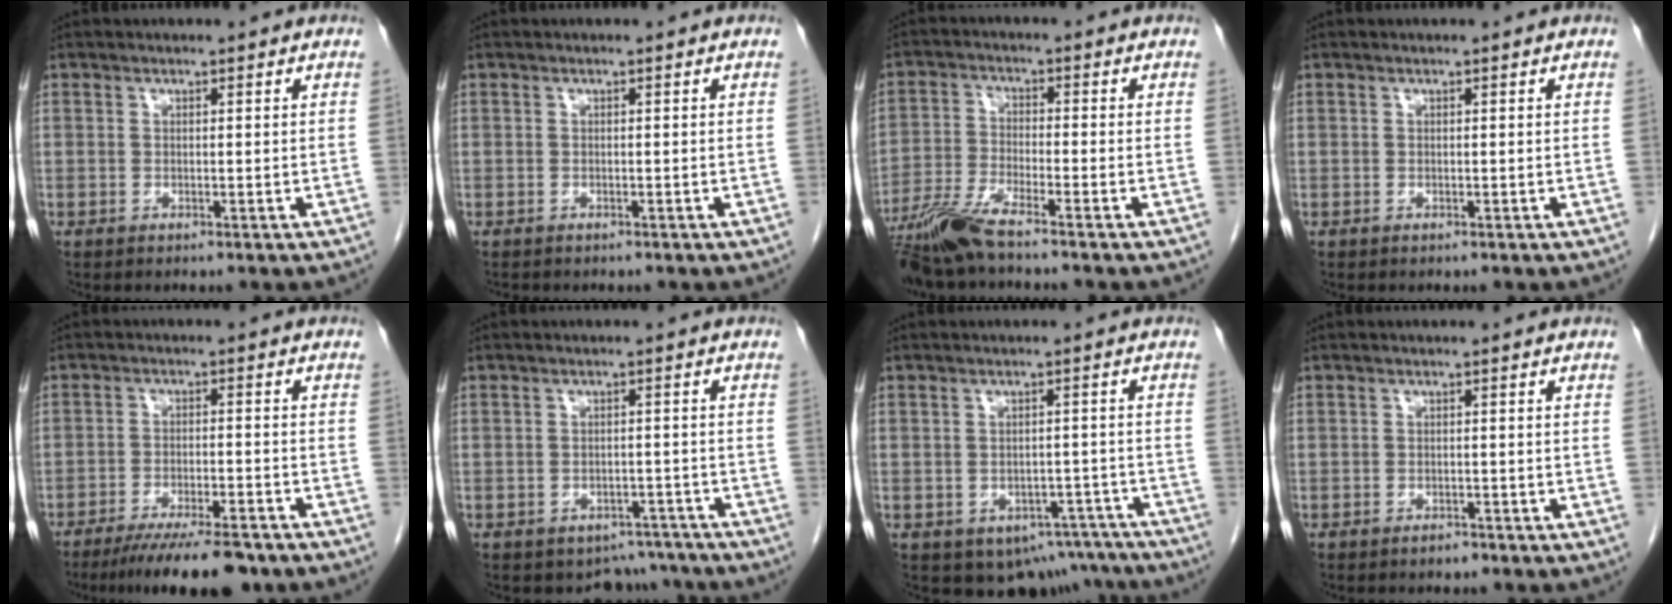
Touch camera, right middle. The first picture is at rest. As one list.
[{"total": 1.1, "force": [-0.9, 0.5, 0.3], "torque": [-0.013, -0.002, -0.013]}, {"total": 7.3, "force": [-6.1, -0.1, 4.1], "torque": [-0.089, -0.026, -0.120]}, {"total": 0.0}, {"total": 11.7, "force": [-9.4, 2.1, 6.7], "torque": [-0.096, -0.016, -0.145]}, {"total": 6.0, "force": [-5.1, 3.1, -0.6], "torque": [0.027, 0.026, -0.059]}, {"total": 9.6, "force": [-7.1, 6.1, 2.4], "torque": [-0.010, 0.016, -0.083]}, {"total": 1.0, "force": [-0.8, 0.4, 0.3], "torque": [-0.008, 0.001, -0.012]}]